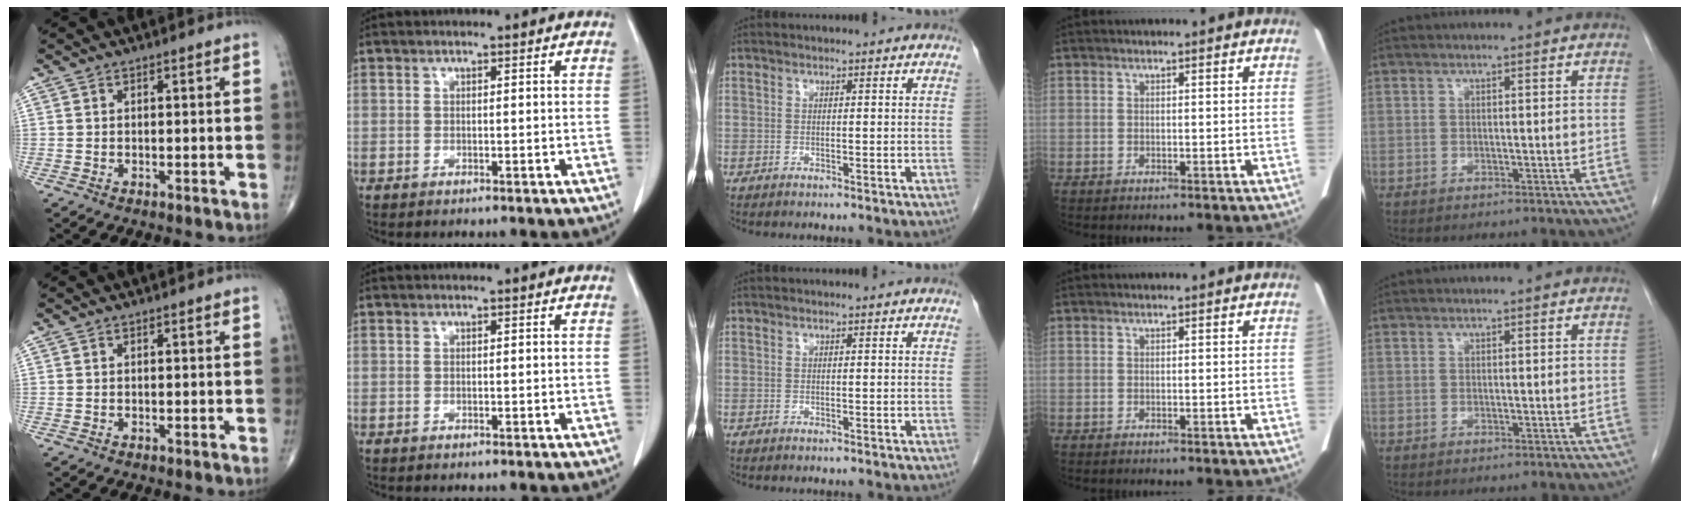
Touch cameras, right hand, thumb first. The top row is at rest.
{}